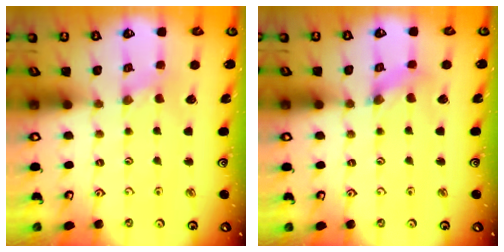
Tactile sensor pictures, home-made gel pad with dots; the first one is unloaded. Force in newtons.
{"total": 1.2, "press": 1.2, "slide": 0.3}